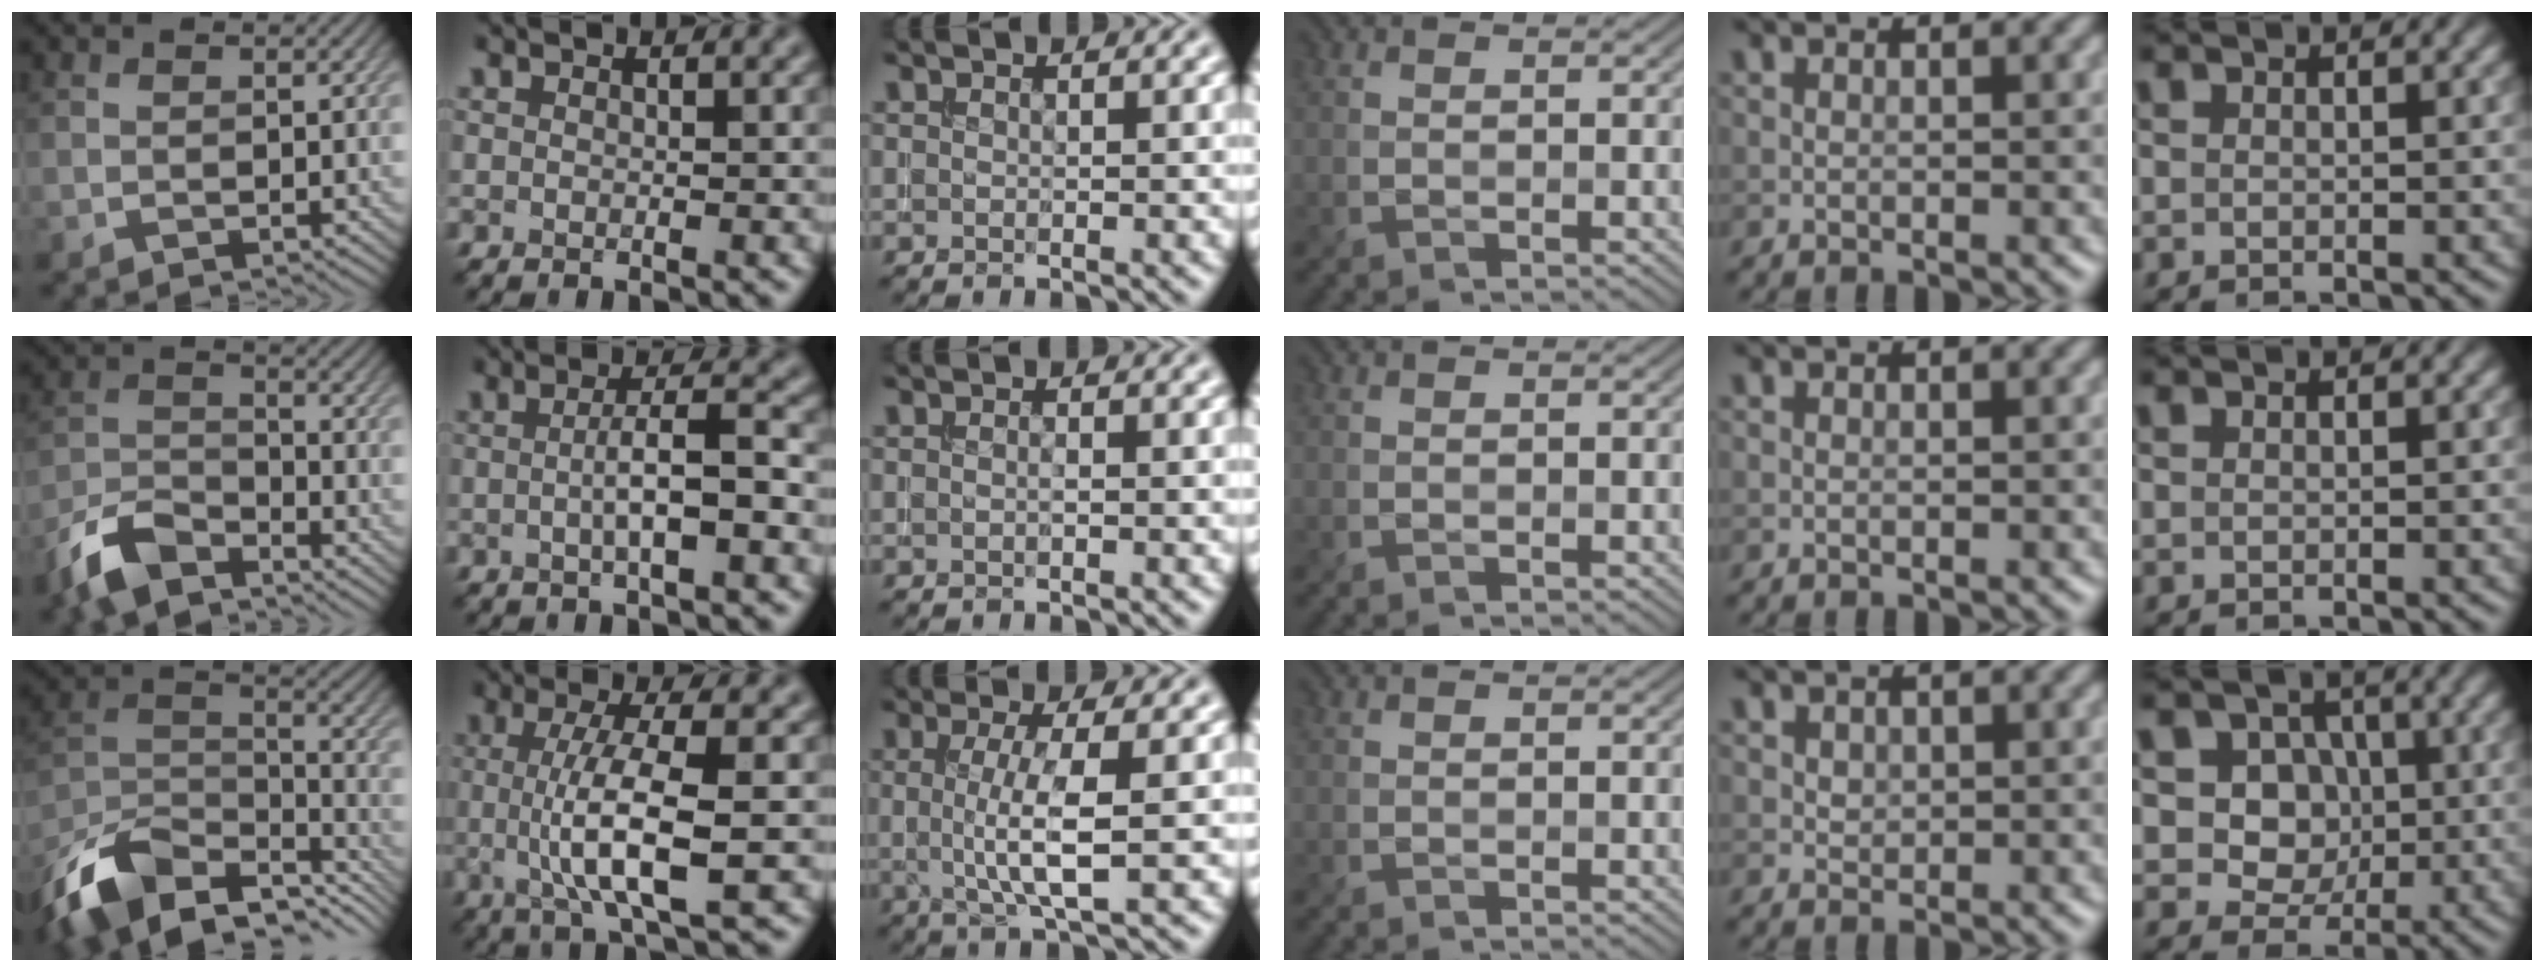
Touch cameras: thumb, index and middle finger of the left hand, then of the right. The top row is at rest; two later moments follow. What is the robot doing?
{"motion": "insert", "object": "drawer"}